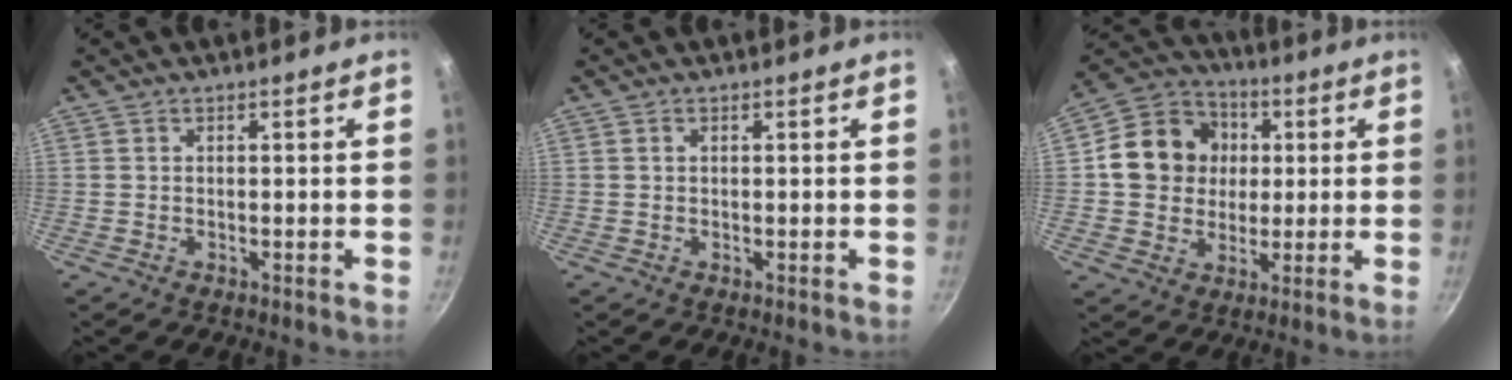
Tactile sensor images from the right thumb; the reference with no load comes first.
{"total": 0.6, "force": [0.2, 0.5, 0.4], "torque": [-0.006, 0.003, 0.003]}
{"total": 14.2, "force": [1.9, 12.6, 6.4], "torque": [-0.082, 0.018, 0.022]}